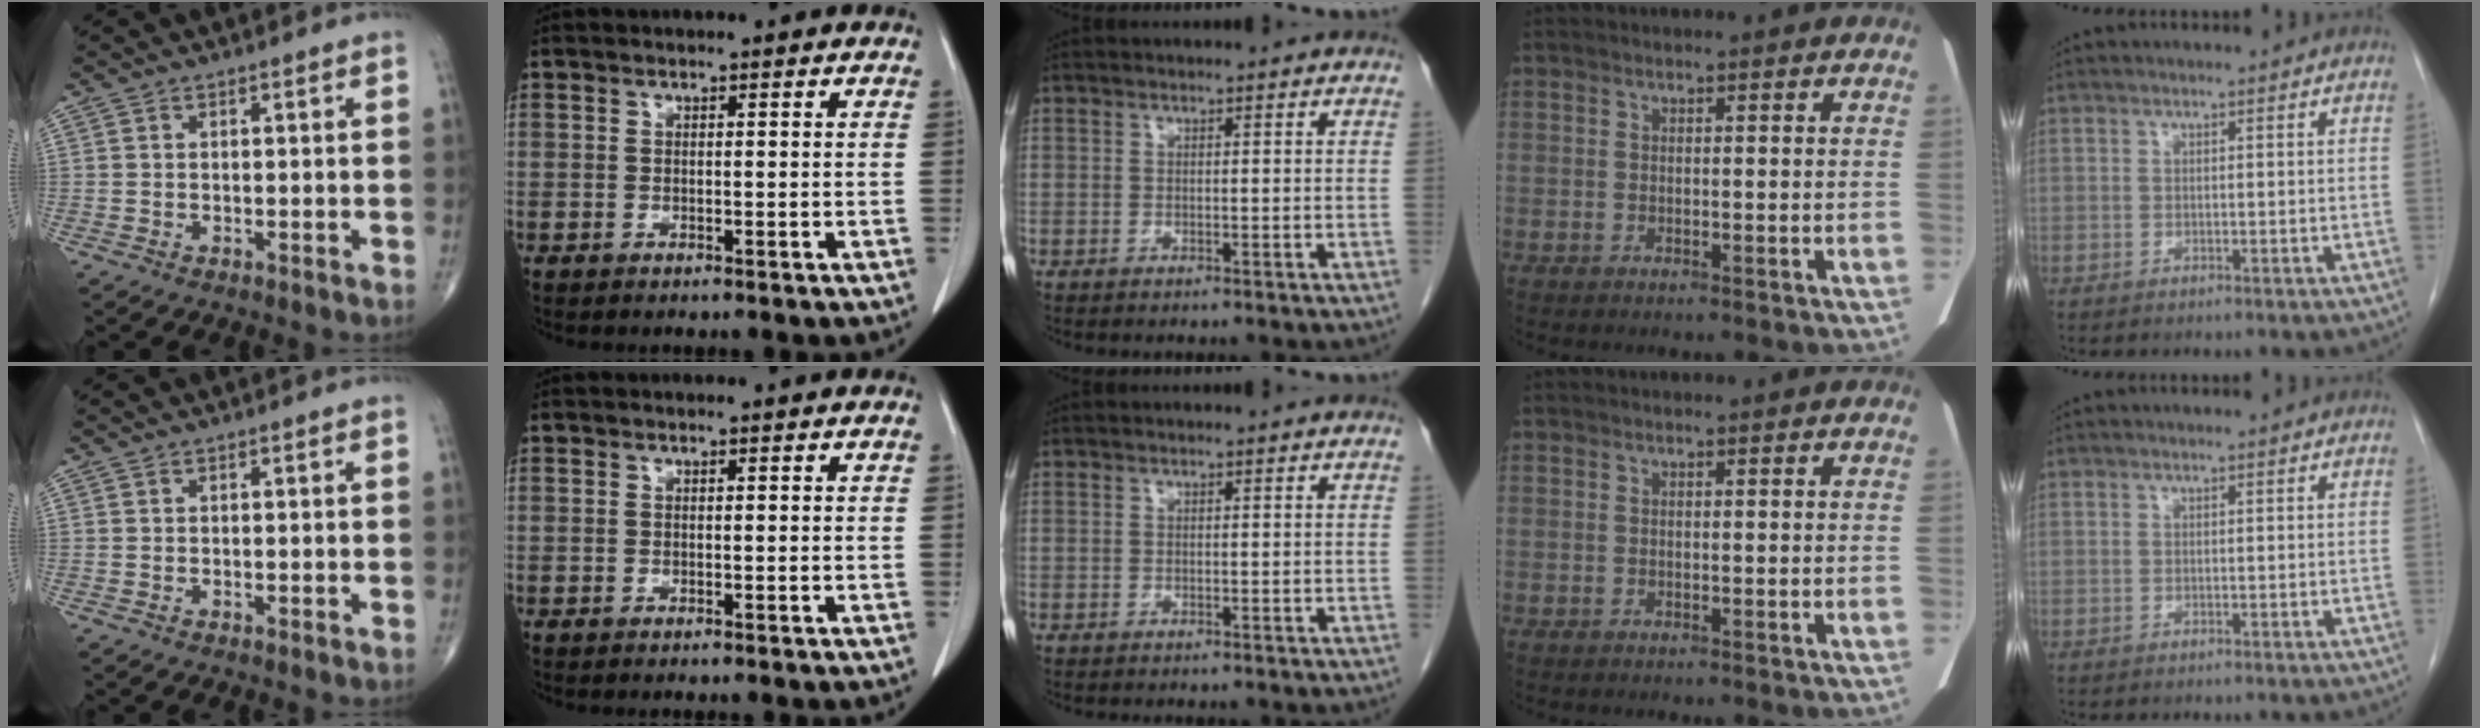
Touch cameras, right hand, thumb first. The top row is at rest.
{}